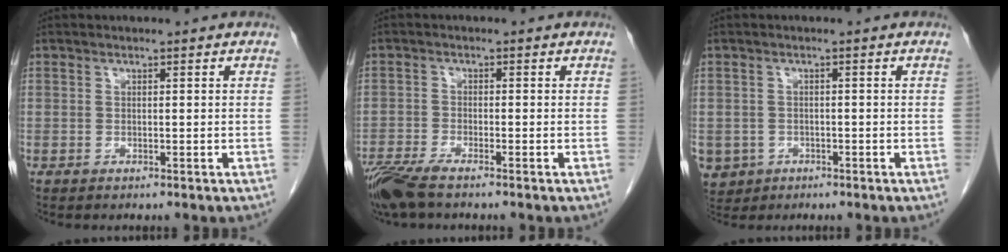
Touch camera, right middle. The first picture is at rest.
{"total": 6.1, "force": [-4.8, 0.9, 3.7], "torque": [-0.076, -0.017, -0.093]}
{"total": 6.3, "force": [-2.8, 5.4, 1.6], "torque": [-0.042, 0.001, -0.040]}